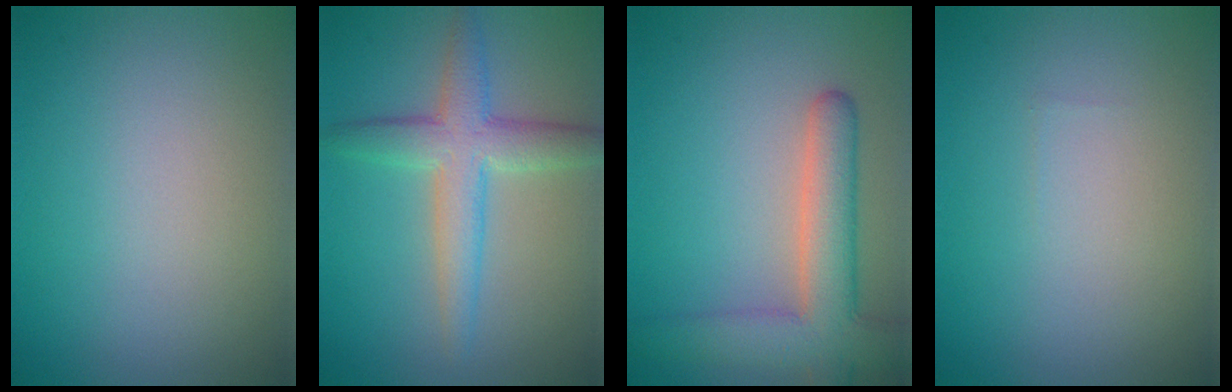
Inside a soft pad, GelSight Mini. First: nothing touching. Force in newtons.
{"total": 4.6, "press": 4.6, "slide": 0.1}
{"total": 6.2, "press": 6.1, "slide": 0.4}
{"total": 0.0}